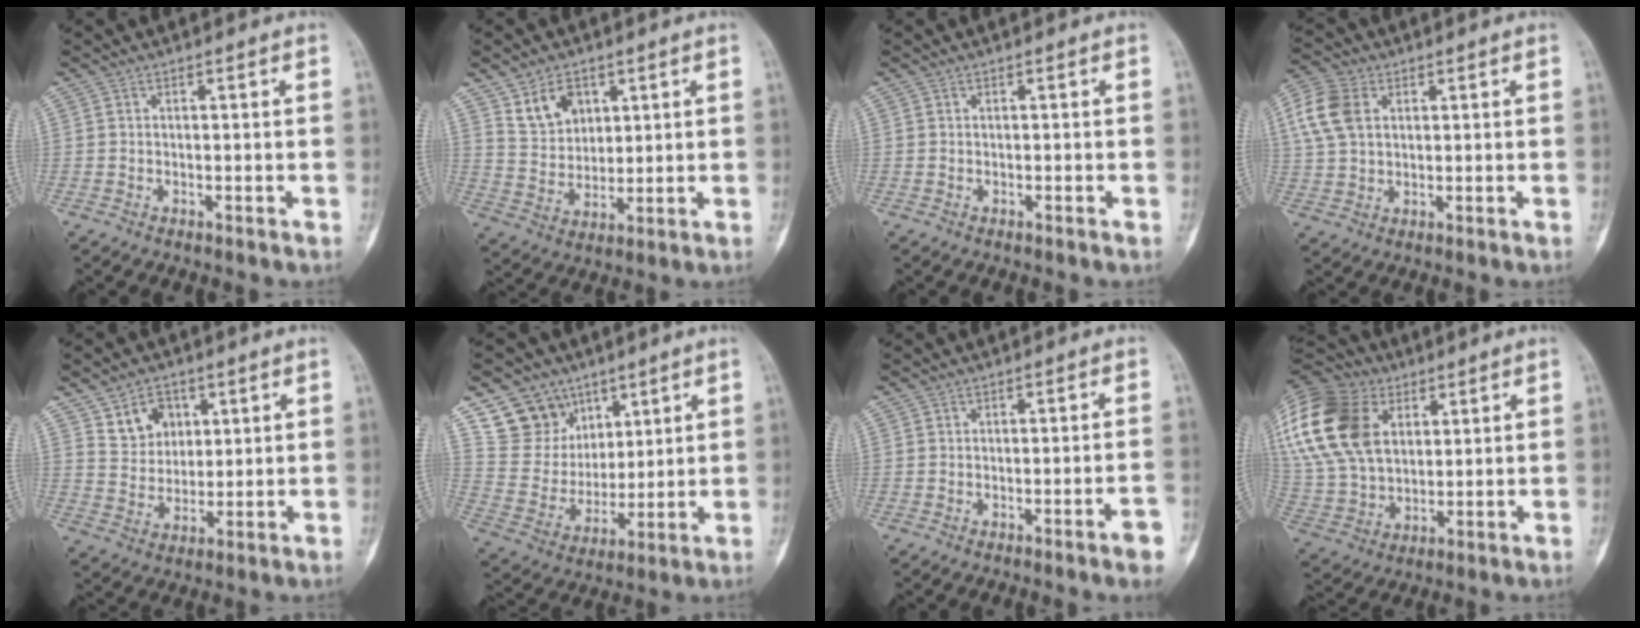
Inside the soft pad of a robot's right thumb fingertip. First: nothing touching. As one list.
[{"total": 7.9, "force": [4.3, 5.5, 3.7], "torque": [-0.044, -0.027, 0.089]}, {"total": 0.0}, {"total": 8.9, "force": [2.6, 6.1, 5.9], "torque": [-0.130, 0.007, 0.050]}, {"total": 7.6, "force": [3.6, 6.0, 3.0], "torque": [-0.018, -0.020, 0.068]}, {"total": 13.2, "force": [7.9, 10.1, 3.0], "torque": [-0.021, -0.042, 0.164]}, {"total": 3.9, "force": [-2.2, 0.0, 3.2], "torque": [-0.044, 0.013, -0.029]}, {"total": 27.0, "force": [9.2, 18.7, 17.1], "torque": [-0.393, 0.031, 0.181]}]